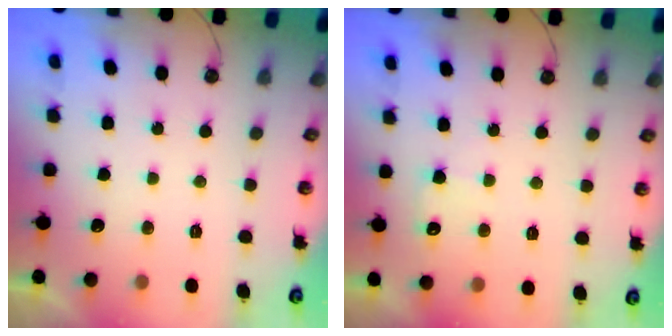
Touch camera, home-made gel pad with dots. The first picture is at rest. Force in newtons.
{"total": 3.9, "press": 3.9, "slide": 0.5}